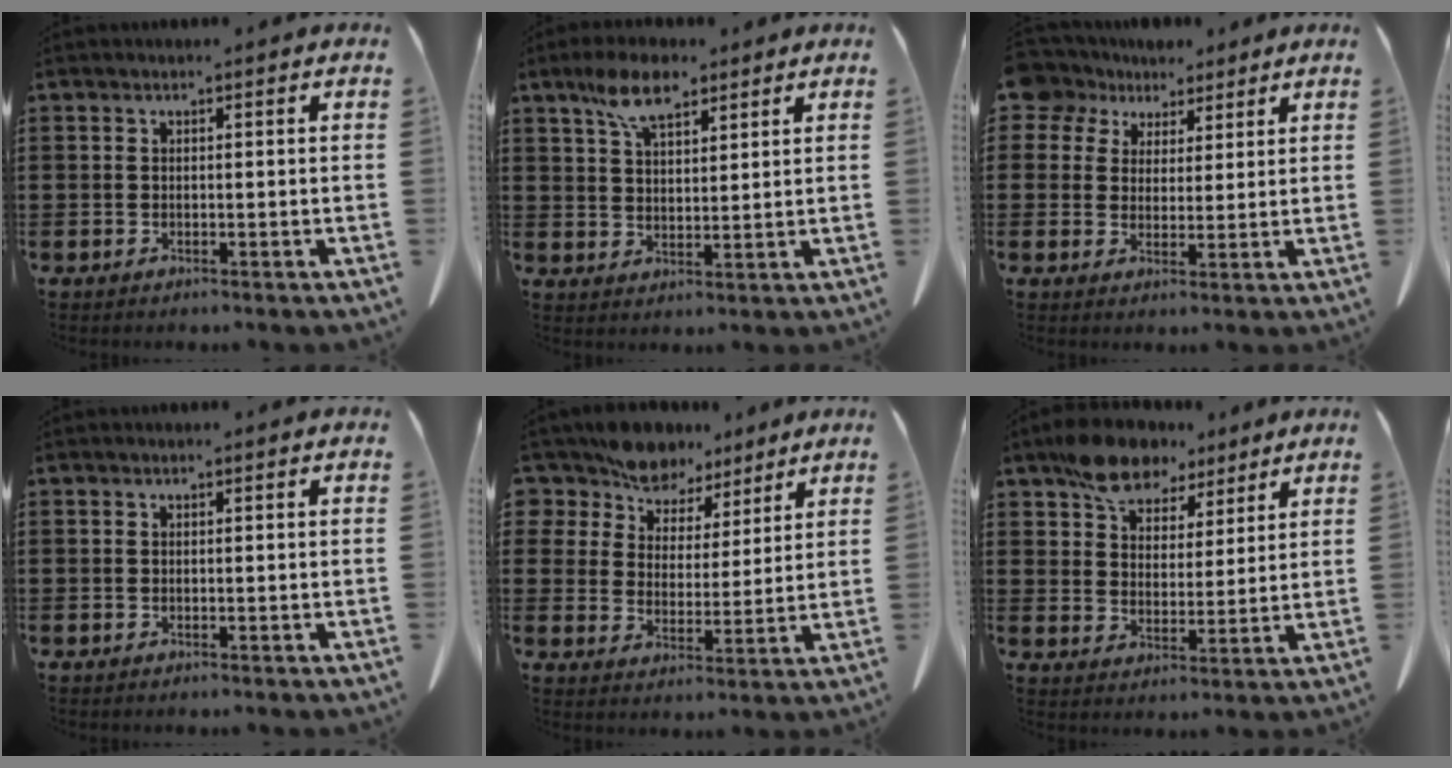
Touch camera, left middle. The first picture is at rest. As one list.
[{"total": 7.5, "force": [5.1, 3.2, 4.6], "torque": [-0.105, 0.002, 0.095]}, {"total": 6.0, "force": [4.4, 3.9, 1.0], "torque": [-0.045, -0.007, 0.083]}, {"total": 0.0}, {"total": 8.2, "force": [7.5, 3.1, 0.7], "torque": [-0.060, -0.040, 0.144]}, {"total": 8.5, "force": [6.9, 4.1, 2.7], "torque": [-0.066, -0.012, 0.130]}]